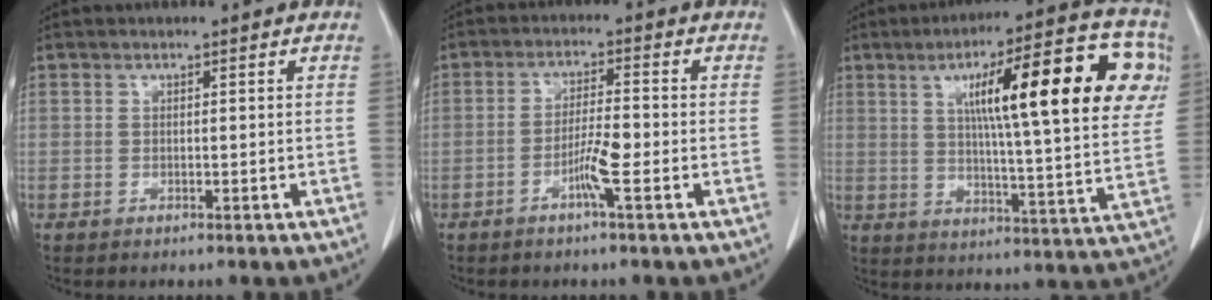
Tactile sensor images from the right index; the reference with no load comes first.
{"total": 4.5, "force": [-1.8, -0.1, 4.1], "torque": [-0.078, -0.002, -0.037]}
{"total": 21.9, "force": [6.7, 3.0, 20.6], "torque": [-0.281, 0.029, 0.089]}